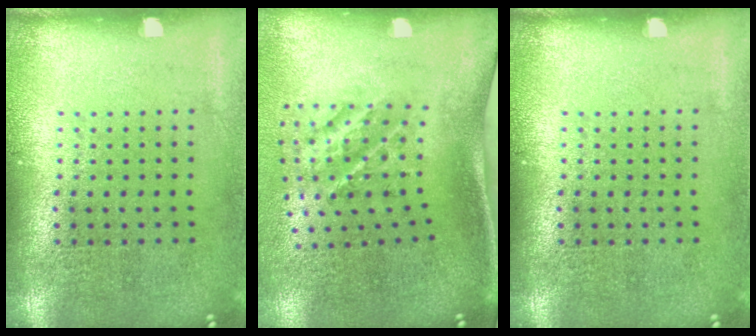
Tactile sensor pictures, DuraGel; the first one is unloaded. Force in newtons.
{"total": 2.0, "press": 1.3, "slide": 1.6}
{"total": 0.0}